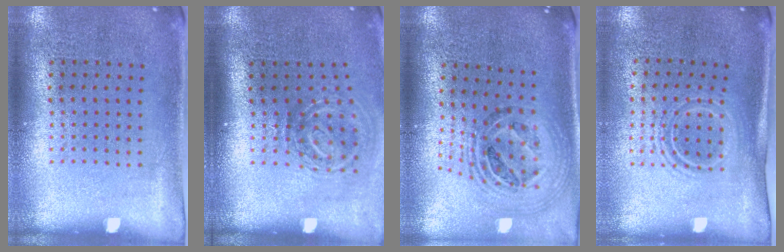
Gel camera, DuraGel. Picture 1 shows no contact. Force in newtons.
{"total": 2.1, "press": 1.3, "slide": 1.6}
{"total": 1.7, "press": 1.5, "slide": 0.8}
{"total": 1.5, "press": 1.1, "slide": 1.0}